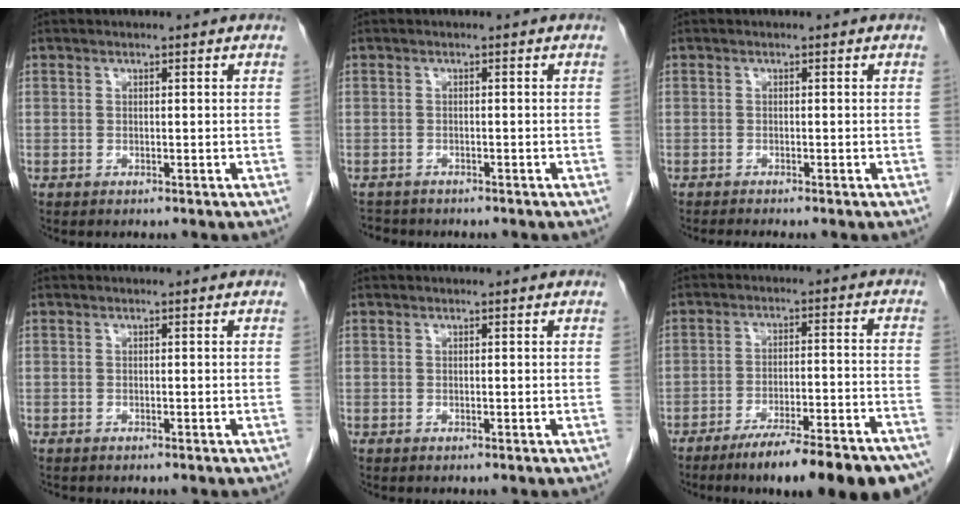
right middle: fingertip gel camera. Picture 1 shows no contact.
{"total": 2.8, "force": [-2.6, 1.1, 0.3], "torque": [-0.010, -0.004, -0.038]}
{"total": 1.6, "force": [-1.4, -0.4, 0.7], "torque": [-0.013, -0.002, -0.025]}
{"total": 0.6, "force": [-0.5, 0.1, 0.2], "torque": [-0.008, -0.001, -0.008]}
{"total": 0.0}
{"total": 20.1, "force": [-16.0, 2.2, 11.9], "torque": [-0.105, 0.005, -0.226]}